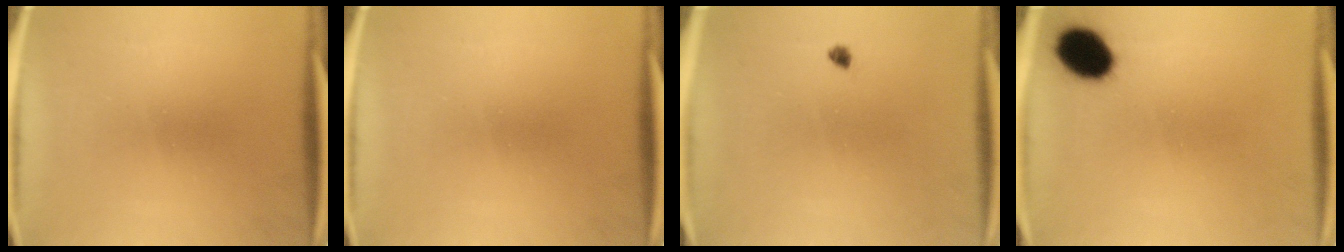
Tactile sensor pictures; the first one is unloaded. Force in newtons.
{"total": 0.0}
{"total": 0.9}
{"total": 8.9}